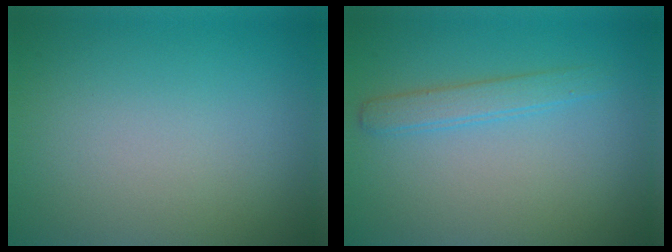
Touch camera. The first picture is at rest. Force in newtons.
{"total": 2.0, "press": 2.0, "slide": 0.0}